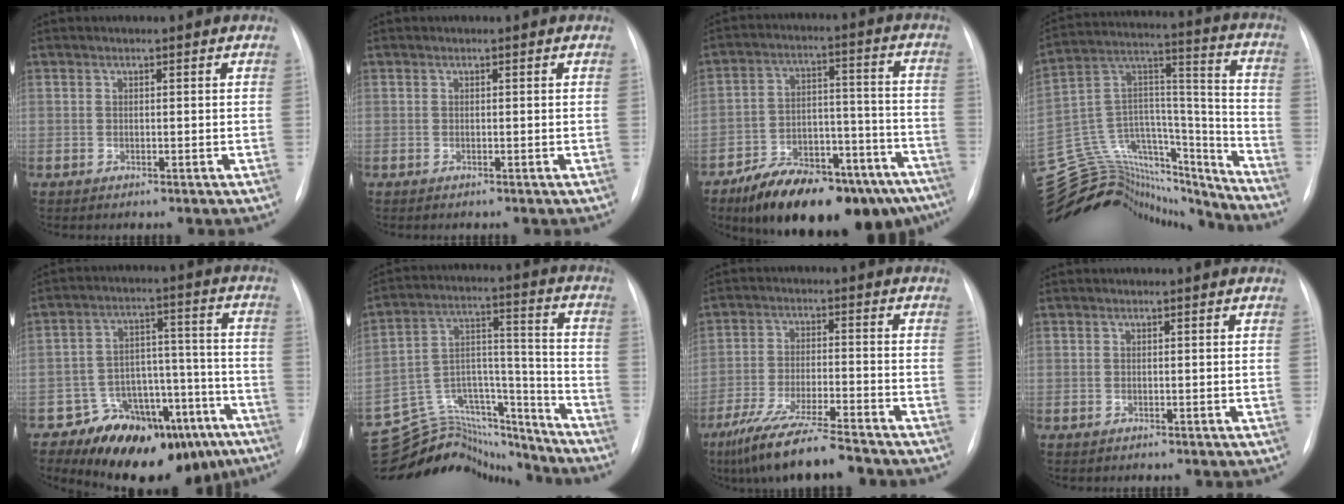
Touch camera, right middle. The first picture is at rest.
{"total": 0.0}
{"total": 22.4, "force": [-16.9, 7.5, 12.6], "torque": [-0.137, 0.027, -0.246]}
{"total": 32.8, "force": [-29.7, 9.9, 9.7], "torque": [-0.198, 0.030, -0.447]}
{"total": 18.6, "force": [-13.2, 8.8, 9.8], "torque": [-0.079, 0.064, -0.176]}
{"total": 21.2, "force": [-20.1, 5.5, 3.7], "torque": [-0.084, 0.055, -0.314]}
{"total": 12.3, "force": [-10.0, 0.5, 7.2], "torque": [-0.129, -0.039, -0.167]}
{"total": 0.0}